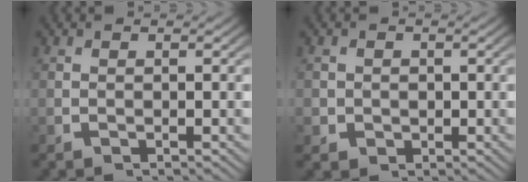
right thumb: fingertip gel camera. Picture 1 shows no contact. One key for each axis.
{"total": 2.7, "fx": -0.2, "fy": 2.5, "fz": 0.9, "tx": -0.021, "ty": -0.017, "tz": 0.003}